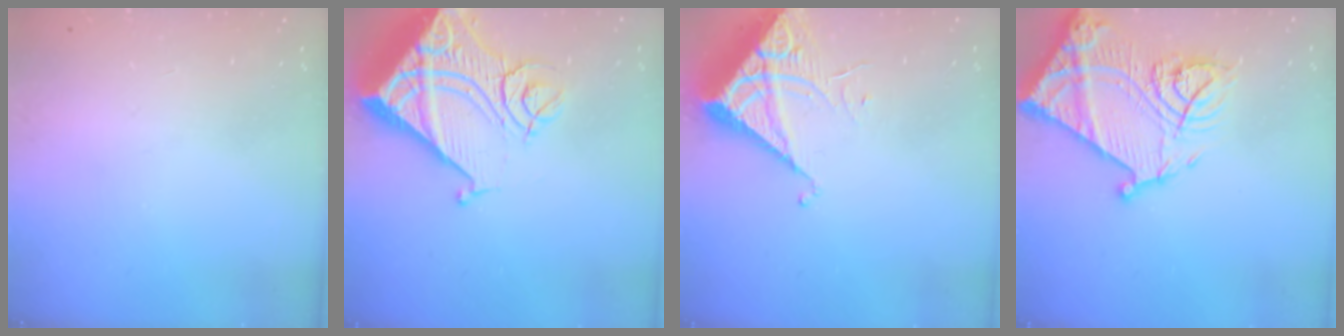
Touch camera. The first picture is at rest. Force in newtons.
{"total": 20.9, "press": 20.7, "slide": 2.6}
{"total": 7.0, "press": 7.0, "slide": 0.3}
{"total": 22.6, "press": 22.5, "slide": 2.0}